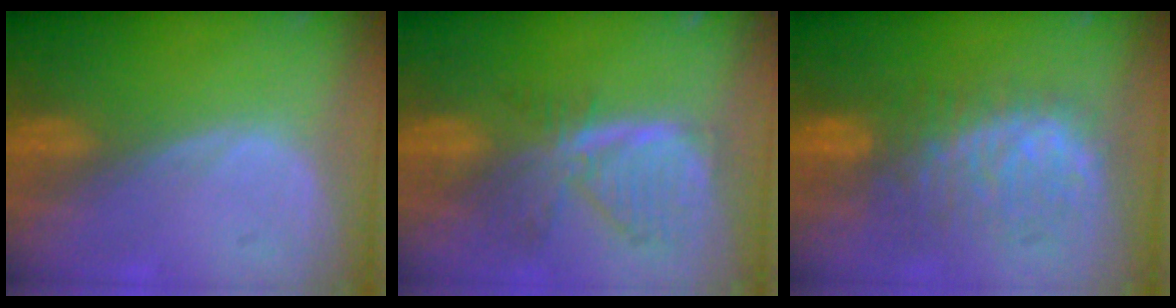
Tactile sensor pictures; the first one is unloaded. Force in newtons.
{"total": 8.1, "press": 7.0, "slide": 4.1}
{"total": 8.9, "press": 8.6, "slide": 2.1}